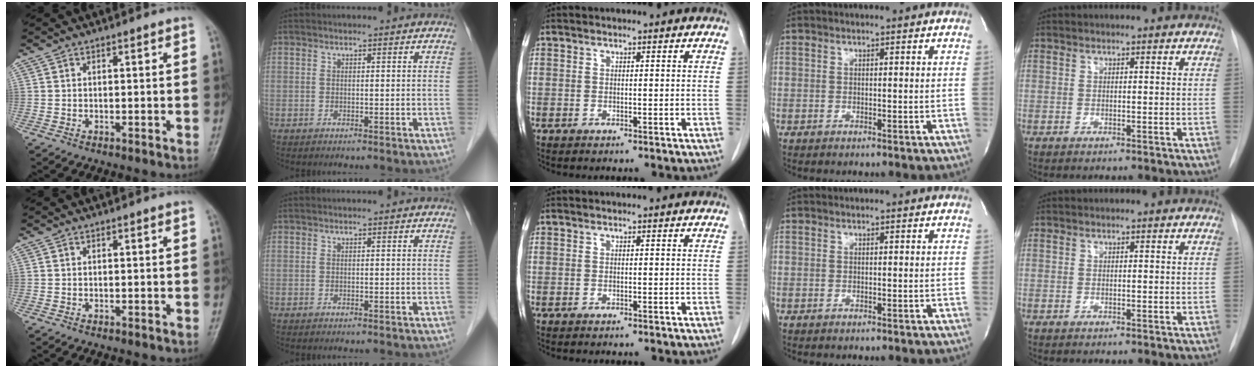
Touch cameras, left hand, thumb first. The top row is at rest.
{}